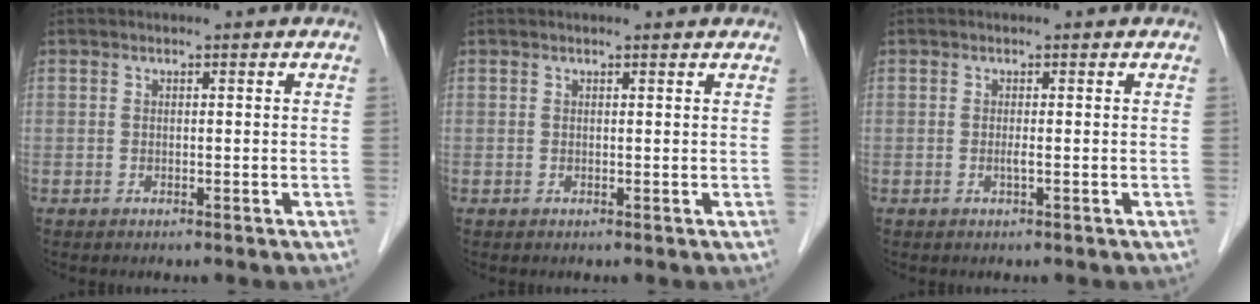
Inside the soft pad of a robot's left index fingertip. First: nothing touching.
{"total": 1.3, "force": [1.2, 0.0, 0.3], "torque": [-0.011, 0.002, 0.012]}
{"total": 0.7, "force": [-0.3, -0.2, 0.6], "torque": [-0.011, -0.004, -0.007]}